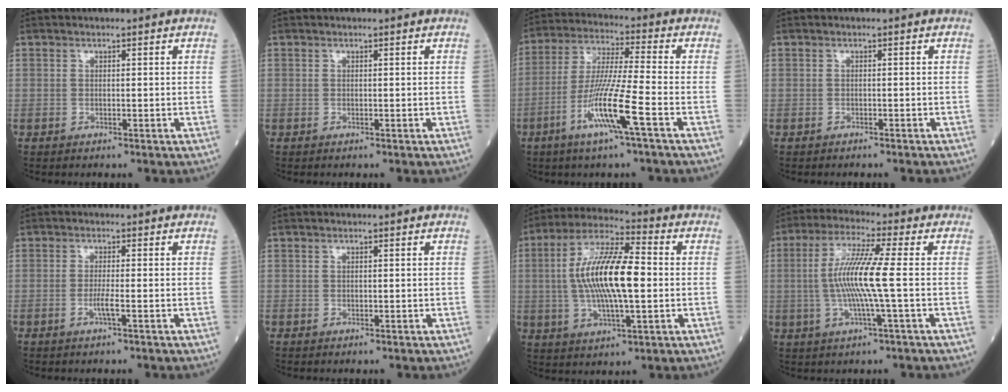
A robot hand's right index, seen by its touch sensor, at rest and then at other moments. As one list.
[{"total": 0.0}, {"total": 11.4, "force": [-4.8, -0.6, 10.3], "torque": [-0.206, -0.012, -0.095]}, {"total": 1.3, "force": [-1.2, 0.2, 0.5], "torque": [-0.012, -0.002, -0.014]}, {"total": 1.9, "force": [-0.7, -0.2, 1.8], "torque": [-0.036, -0.002, -0.016]}, {"total": 0.0}, {"total": 15.0, "force": [0.2, 3.7, 14.5], "torque": [-0.283, 0.014, 0.003]}, {"total": 9.6, "force": [-0.4, -0.4, 9.6], "torque": [-0.193, 0.005, -0.014]}]